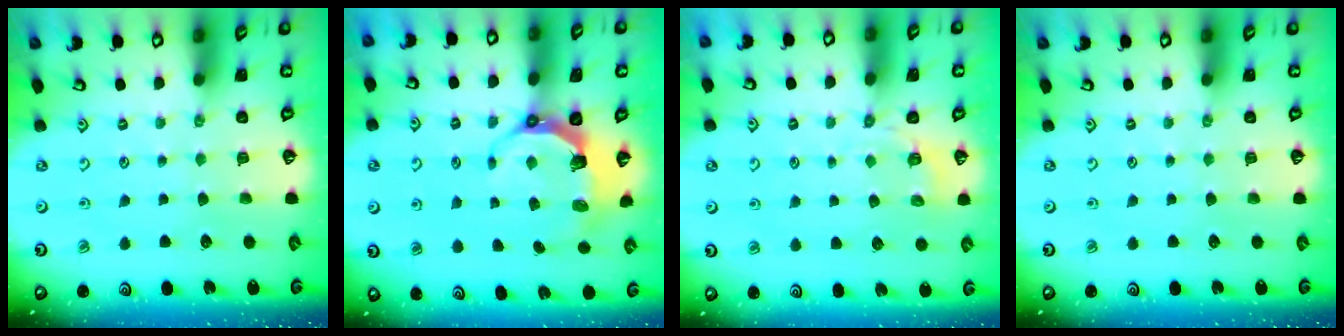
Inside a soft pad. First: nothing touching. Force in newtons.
{"total": 6.0, "press": 4.6, "slide": 3.9}
{"total": 2.8, "press": 2.2, "slide": 1.8}
{"total": 0.0}